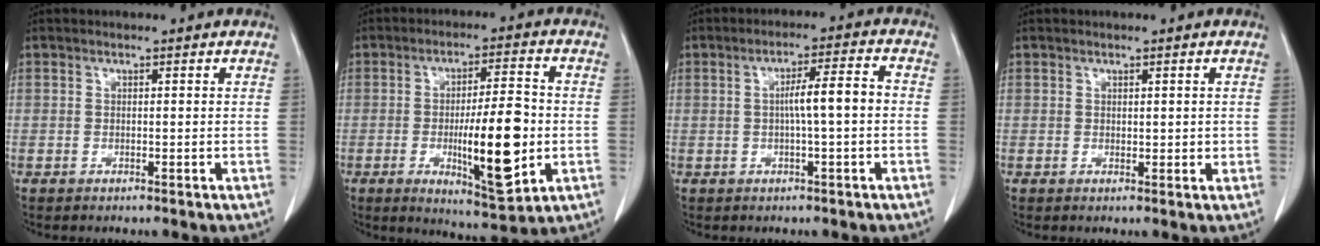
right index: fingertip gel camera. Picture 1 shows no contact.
{"total": 14.8, "force": [-2.6, 2.7, 14.3], "torque": [-0.229, -0.008, -0.033]}
{"total": 5.4, "force": [-0.4, 0.3, 5.3], "torque": [-0.089, 0.016, -0.005]}
{"total": 1.3, "force": [0.3, 0.9, 0.8], "torque": [-0.007, -0.001, 0.008]}